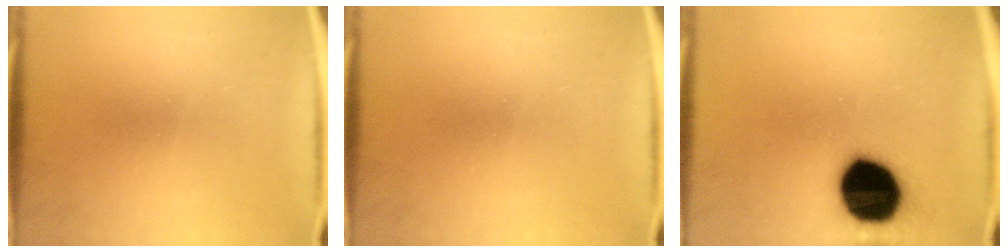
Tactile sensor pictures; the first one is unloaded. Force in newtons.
{"total": 0.0}
{"total": 19.7}